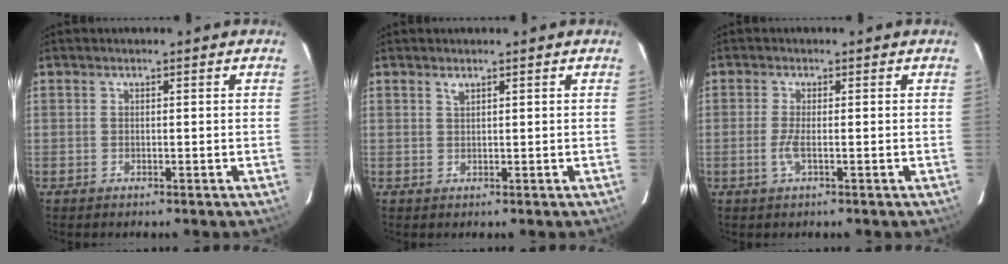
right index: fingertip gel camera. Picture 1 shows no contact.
{"total": 0.9, "force": [0.7, 0.2, 0.5], "torque": [-0.010, 0.001, 0.012]}
{"total": 2.2, "force": [-0.7, 0.0, 2.1], "torque": [-0.044, -0.004, -0.016]}